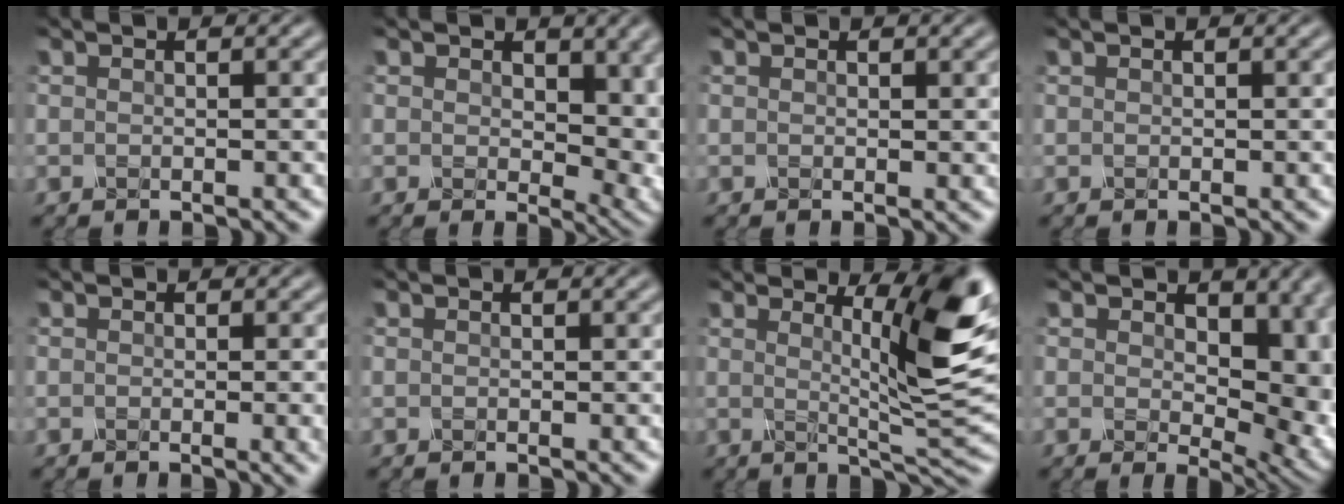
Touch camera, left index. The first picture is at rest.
{"total": 8.5, "force": [1.4, 5.6, 6.3], "torque": [-0.079, -0.021, 0.033]}
{"total": 0.0}
{"total": 0.0}
{"total": 2.3, "force": [-0.3, 0.9, 2.1], "torque": [-0.015, -0.003, -0.002]}
{"total": 0.0}
{"total": 8.6, "force": [2.3, 1.5, 8.2], "torque": [-0.104, -0.001, 0.036]}
{"total": 7.8, "force": [0.7, 5.0, 6.0], "torque": [-0.069, -0.014, 0.012]}